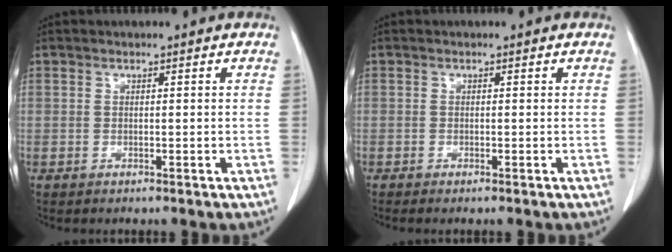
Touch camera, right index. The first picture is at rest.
{"total": 0.6, "force": [-0.4, 0.0, 0.4], "torque": [-0.010, -0.002, -0.009]}